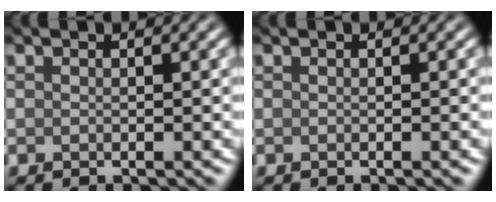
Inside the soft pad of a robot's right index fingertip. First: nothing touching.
{"total": 0.6, "force": [-0.2, 0.1, 0.5], "torque": [-0.003, 0.002, -0.003]}